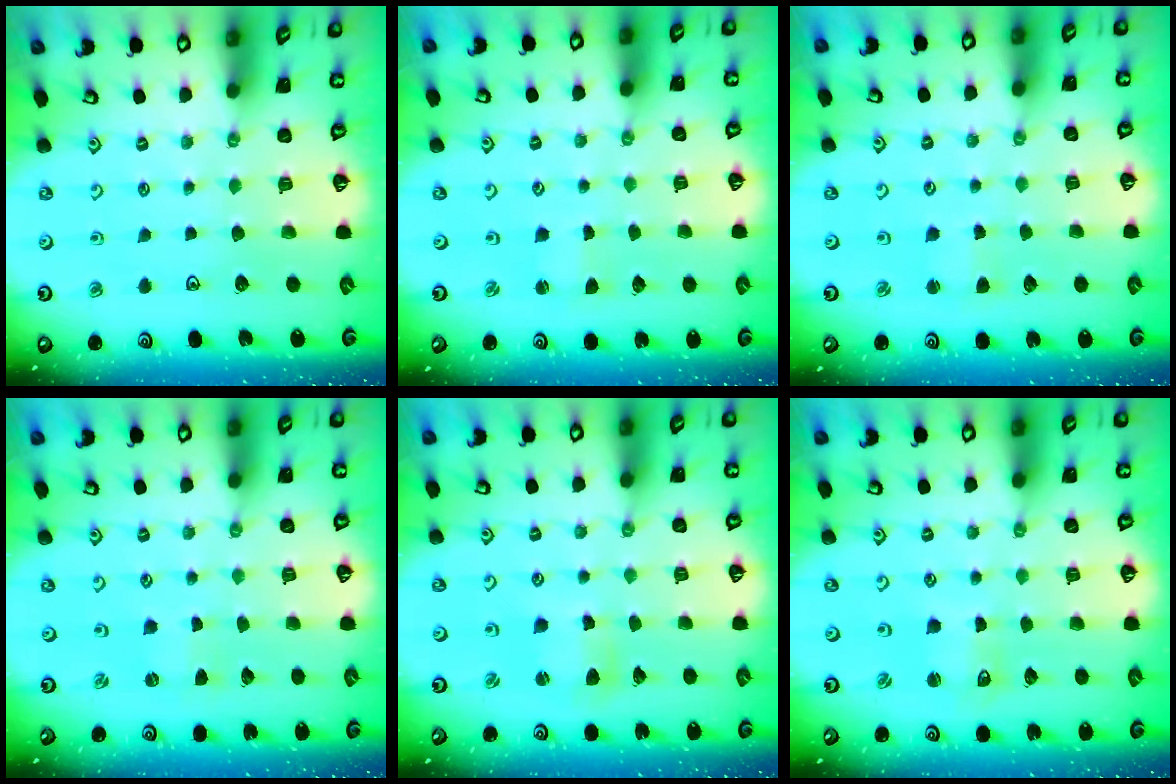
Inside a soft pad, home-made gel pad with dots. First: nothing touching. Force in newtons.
{"total": 1.1, "press": 1.1, "slide": 0.1}
{"total": 2.5, "press": 2.5, "slide": 0.4}
{"total": 0.7, "press": 0.7, "slide": 0.3}
{"total": 4.2, "press": 4.2, "slide": 0.5}
{"total": 2.6, "press": 2.6, "slide": 0.2}